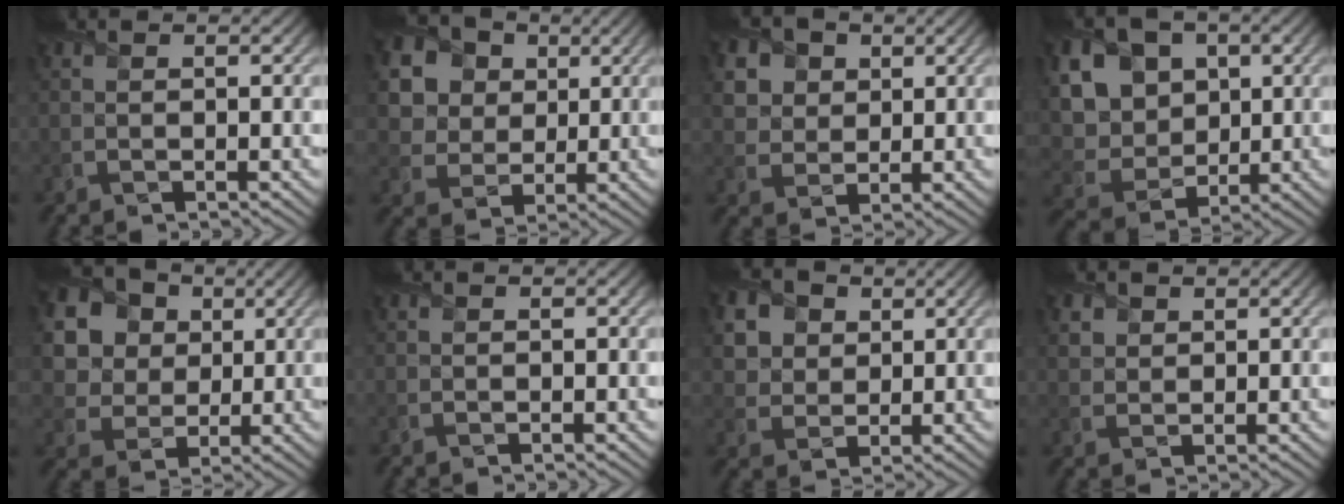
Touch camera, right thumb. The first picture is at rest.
{"total": 12.6, "force": [5.4, 9.9, 5.7], "torque": [-0.178, 0.020, 0.112]}
{"total": 7.5, "force": [3.4, 5.9, 3.0], "torque": [-0.124, 0.009, 0.062]}
{"total": 13.3, "force": [3.8, 10.6, 7.0], "torque": [-0.188, 0.016, 0.083]}
{"total": 14.0, "force": [5.9, 11.0, 6.3], "torque": [-0.200, 0.026, 0.127]}
{"total": 0.0}
{"total": 8.2, "force": [3.6, 6.4, 3.6], "torque": [-0.143, 0.012, 0.074]}
{"total": 2.6, "force": [1.5, 1.9, 0.7], "torque": [-0.029, -0.003, 0.034]}